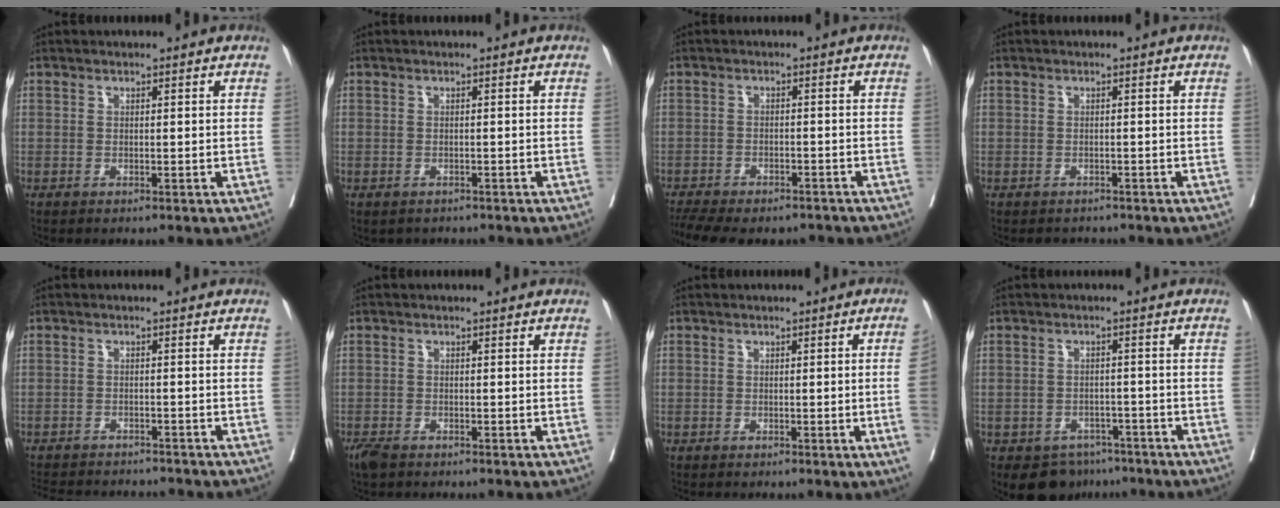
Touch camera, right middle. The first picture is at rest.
{"total": 1.9, "force": [-1.6, 1.0, 0.3], "torque": [-0.007, 0.000, -0.020]}
{"total": 12.0, "force": [-10.2, 4.1, 4.8], "torque": [-0.096, 0.005, -0.141]}
{"total": 2.0, "force": [-1.6, 1.1, -0.3], "torque": [-0.003, 0.001, -0.028]}
{"total": 12.2, "force": [-11.3, 2.8, 3.7], "torque": [-0.074, -0.002, -0.150]}
{"total": 3.0, "force": [-2.3, 1.1, 1.5], "torque": [-0.036, -0.010, -0.041]}
{"total": 3.2, "force": [-0.5, -1.1, 2.9], "torque": [-0.036, -0.005, -0.005]}
{"total": 6.3, "force": [-4.9, 3.9, 0.8], "torque": [0.006, 0.010, -0.067]}